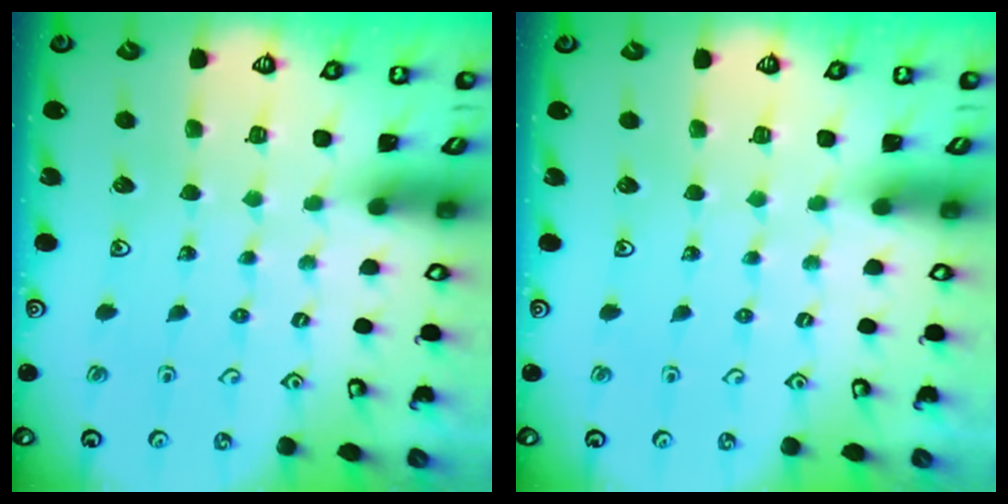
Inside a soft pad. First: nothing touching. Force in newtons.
{"total": 0.0}